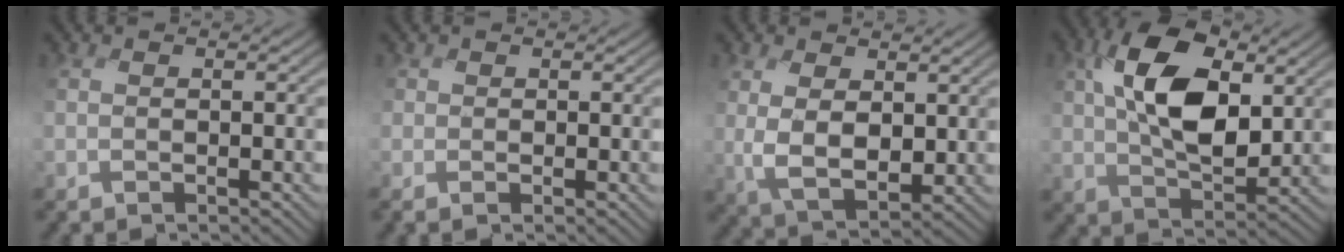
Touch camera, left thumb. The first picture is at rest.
{"total": 0.7, "force": [0.1, 0.2, -0.6], "torque": [0.015, -0.004, -0.001]}
{"total": 5.8, "force": [1.2, 3.4, 4.5], "torque": [-0.107, -0.015, 0.021]}
{"total": 11.8, "force": [3.0, 6.8, 9.1], "torque": [-0.189, 0.010, 0.047]}